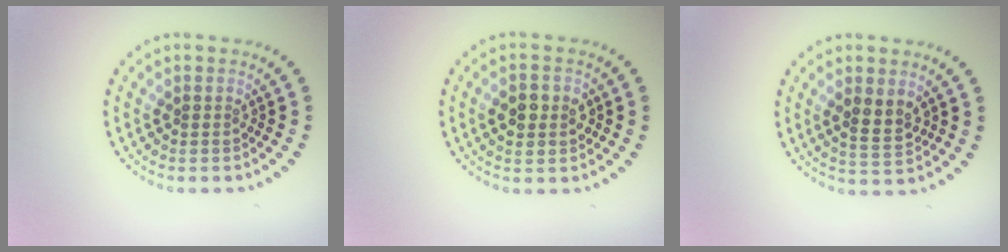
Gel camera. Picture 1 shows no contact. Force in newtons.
{"total": 2.7, "press": 2.7, "slide": 0.1}
{"total": 2.7, "press": 2.6, "slide": 0.6}